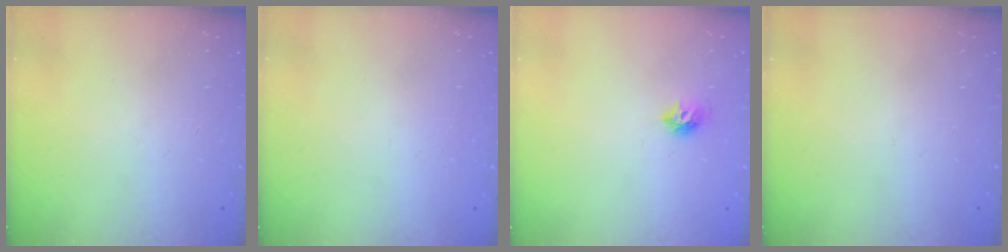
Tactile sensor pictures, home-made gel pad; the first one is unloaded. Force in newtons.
{"total": 0.7, "press": 0.7, "slide": 0.3}
{"total": 6.6, "press": 6.6, "slide": 0.9}
{"total": 0.0}